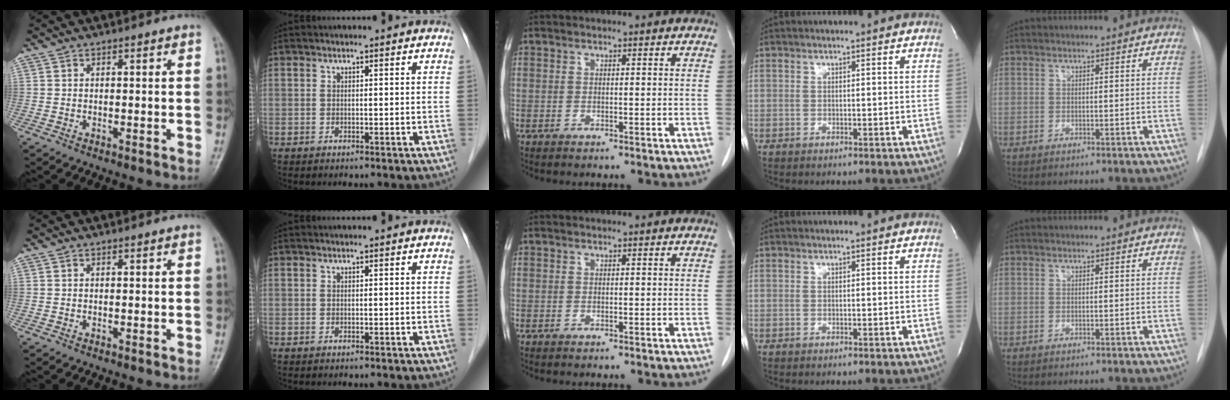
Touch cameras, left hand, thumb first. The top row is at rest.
{}